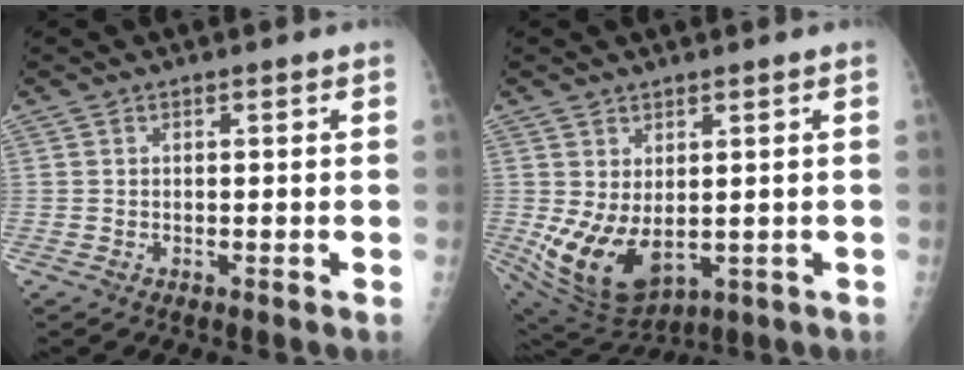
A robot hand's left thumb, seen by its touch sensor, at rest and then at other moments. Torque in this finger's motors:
{"motor_torque": [1.28, 1.27, 1.46, -0.06, 0.26]}